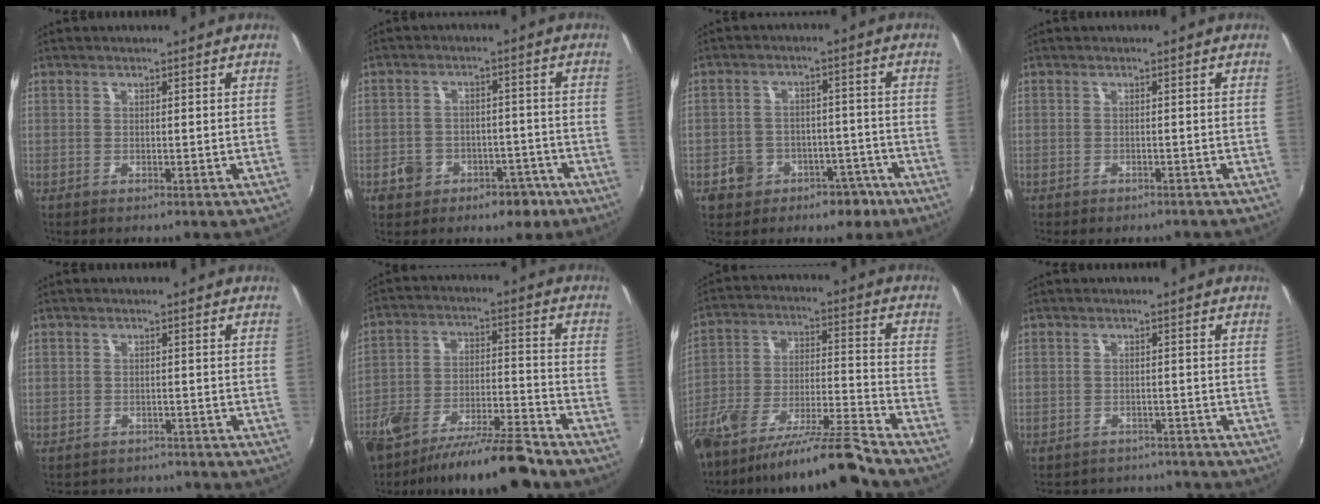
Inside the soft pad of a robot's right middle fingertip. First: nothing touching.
{"total": 7.3, "force": [-4.2, 5.3, 2.6], "torque": [-0.057, 0.025, -0.045]}
{"total": 9.0, "force": [-5.2, 6.6, 3.1], "torque": [-0.069, 0.034, -0.057]}
{"total": 2.5, "force": [-2.1, 1.0, 0.9], "torque": [-0.020, -0.015, -0.028]}
{"total": 4.7, "force": [-4.0, 2.3, 0.5], "torque": [-0.017, 0.003, -0.059]}
{"total": 14.3, "force": [-11.2, 2.9, 8.4], "torque": [-0.168, -0.017, -0.186]}
{"total": 14.9, "force": [-12.1, 0.5, 8.8], "torque": [-0.163, -0.024, -0.210]}
{"total": 7.6, "force": [-6.8, 3.2, 1.3], "torque": [-0.034, 0.014, -0.091]}